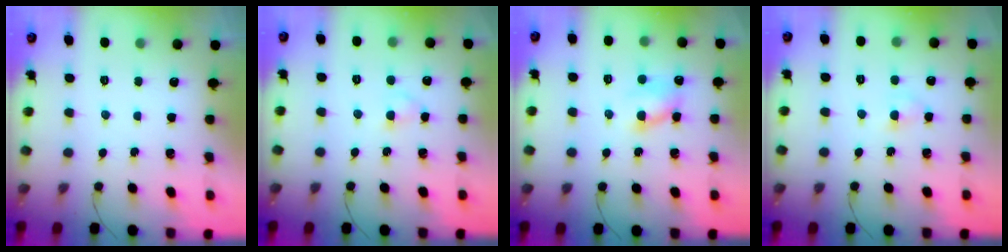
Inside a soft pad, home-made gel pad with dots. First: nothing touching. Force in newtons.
{"total": 2.4, "press": 2.2, "slide": 1.0}
{"total": 7.1, "press": 7.0, "slide": 0.9}
{"total": 2.8, "press": 2.6, "slide": 1.0}